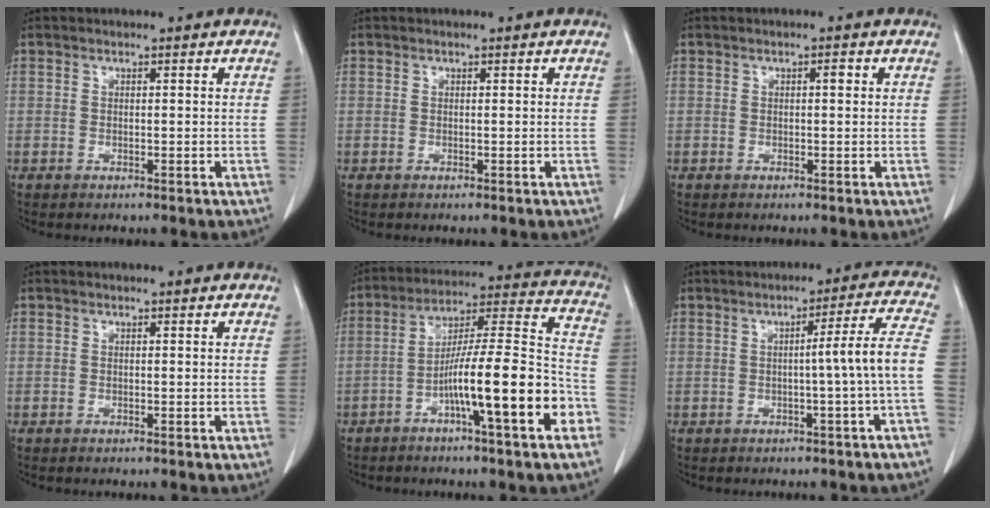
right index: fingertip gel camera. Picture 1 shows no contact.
{"total": 0.0}
{"total": 1.0, "force": [0.3, 0.3, 0.9], "torque": [-0.011, 0.004, 0.003]}
{"total": 0.0}
{"total": 16.6, "force": [-6.5, 0.7, 15.2], "torque": [-0.242, 0.011, -0.108]}
{"total": 6.8, "force": [-1.2, -1.7, 6.5], "torque": [-0.085, 0.013, -0.017]}